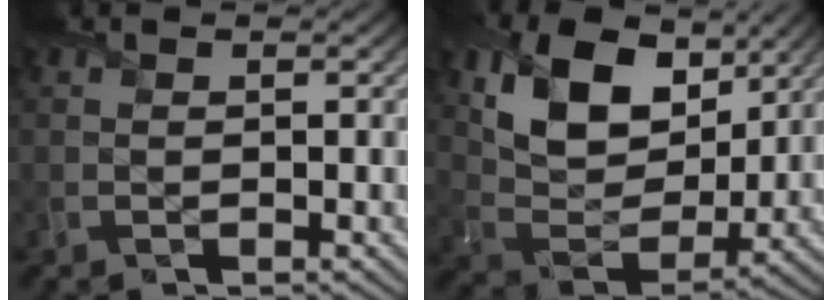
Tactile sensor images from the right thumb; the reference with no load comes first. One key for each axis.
{"total": 12.3, "fx": 5.7, "fy": 7.8, "fz": 7.6, "tx": -0.159, "ty": -0.007, "tz": 0.103}